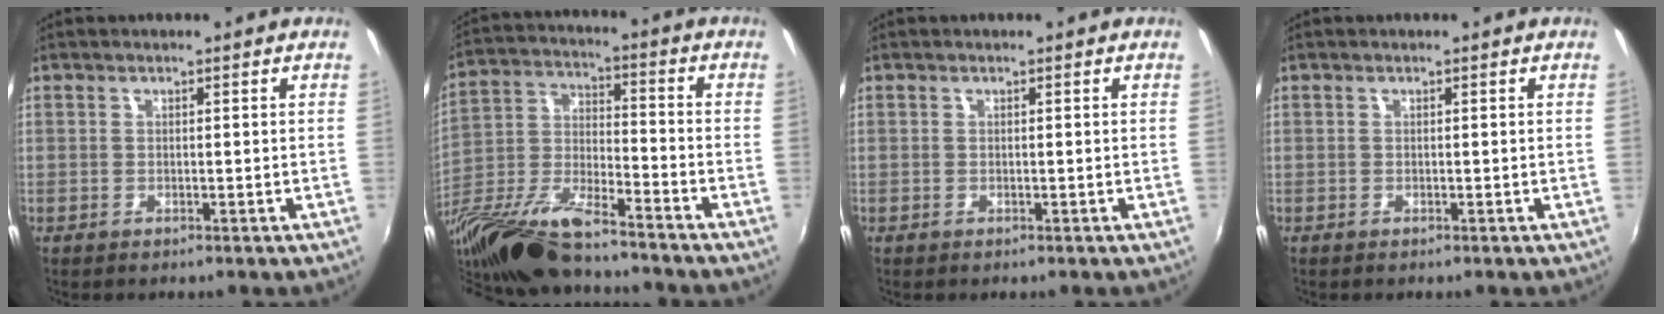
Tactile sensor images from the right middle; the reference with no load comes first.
{"total": 19.0, "force": [-14.8, 4.0, 11.4], "torque": [-0.238, -0.043, -0.279]}
{"total": 0.0}
{"total": 0.0}